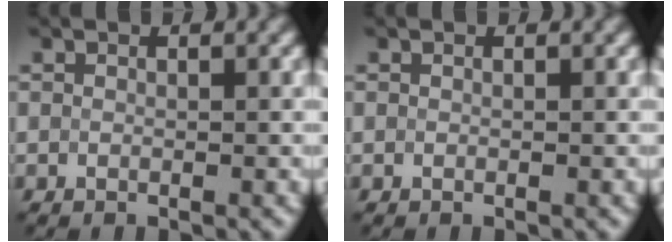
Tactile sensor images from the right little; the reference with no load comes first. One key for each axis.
{"total": 0.0}